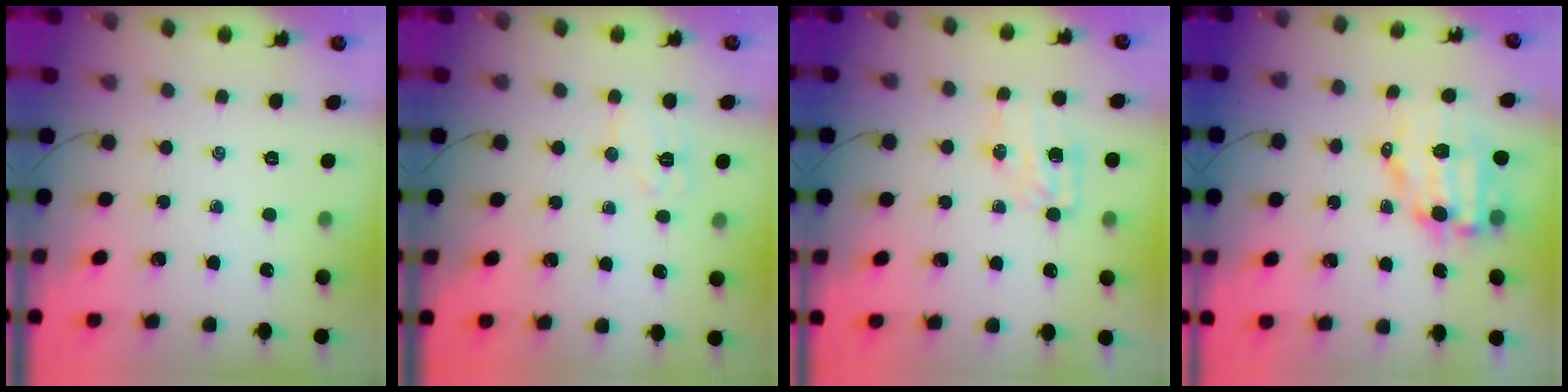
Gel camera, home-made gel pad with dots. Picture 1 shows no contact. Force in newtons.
{"total": 6.8, "press": 6.7, "slide": 0.9}
{"total": 5.1, "press": 5.0, "slide": 0.5}
{"total": 8.7, "press": 8.4, "slide": 2.3}